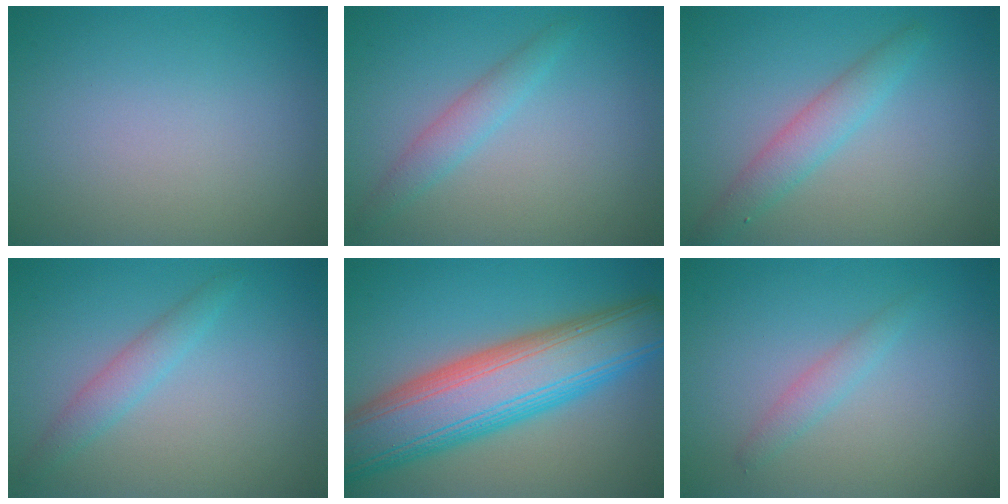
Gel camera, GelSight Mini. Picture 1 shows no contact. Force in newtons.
{"total": 2.0, "press": 2.0, "slide": 0.1}
{"total": 2.8, "press": 2.8, "slide": 0.1}
{"total": 2.0, "press": 2.0, "slide": 0.1}
{"total": 11.8, "press": 11.8, "slide": 0.4}
{"total": 1.5, "press": 1.5, "slide": 0.1}